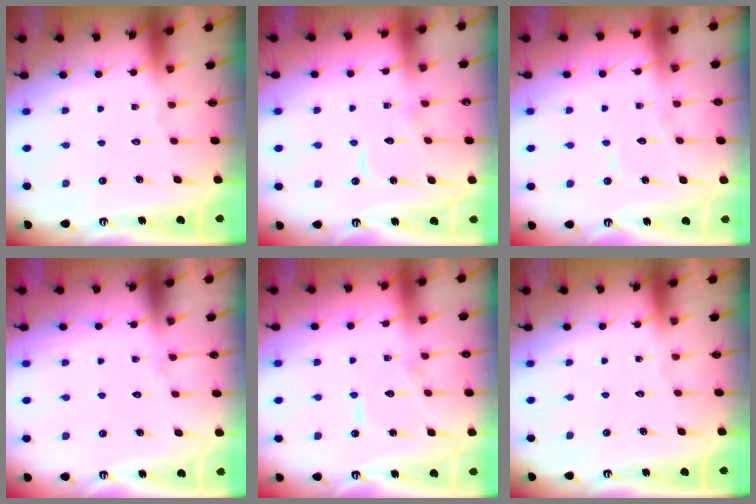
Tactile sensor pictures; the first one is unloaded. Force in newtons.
{"total": 9.0, "press": 9.0, "slide": 0.6}
{"total": 4.9, "press": 4.9, "slide": 0.3}
{"total": 3.2, "press": 3.2, "slide": 0.3}
{"total": 7.2, "press": 7.1, "slide": 0.7}
{"total": 0.0}